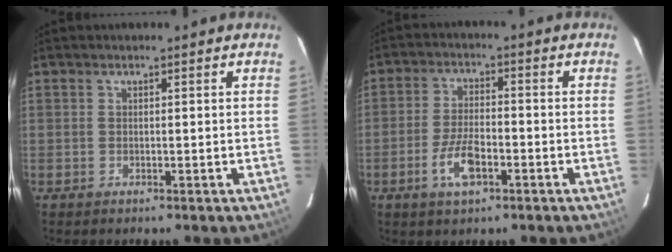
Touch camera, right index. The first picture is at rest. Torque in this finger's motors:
{"motor_torque": [0.91, -0.56, 0.20, 0.06]}